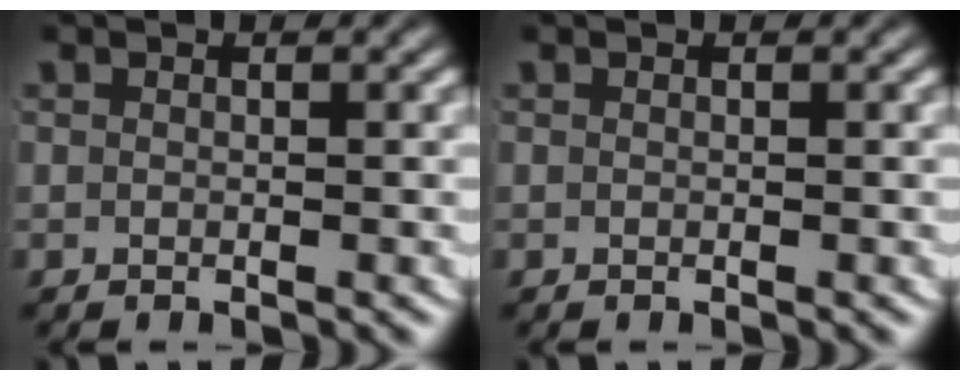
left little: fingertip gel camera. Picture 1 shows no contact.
{"total": 0.0}